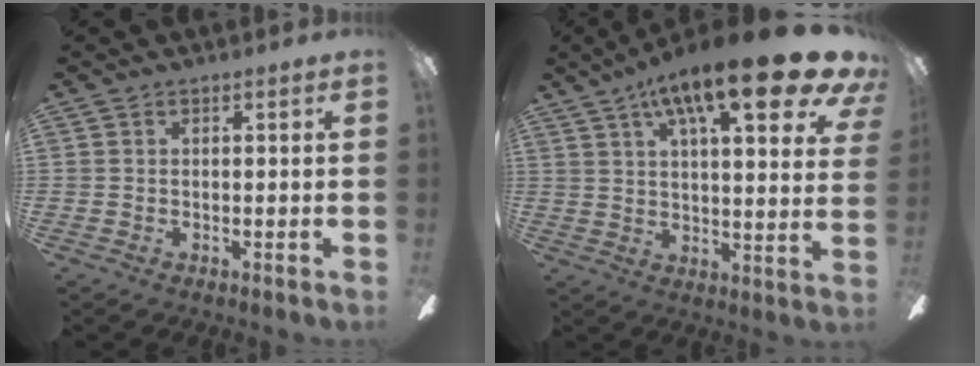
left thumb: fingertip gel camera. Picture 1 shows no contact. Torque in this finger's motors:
{"motor_torque": [2.50, 2.51, 1.45, -1.32, 0.16]}